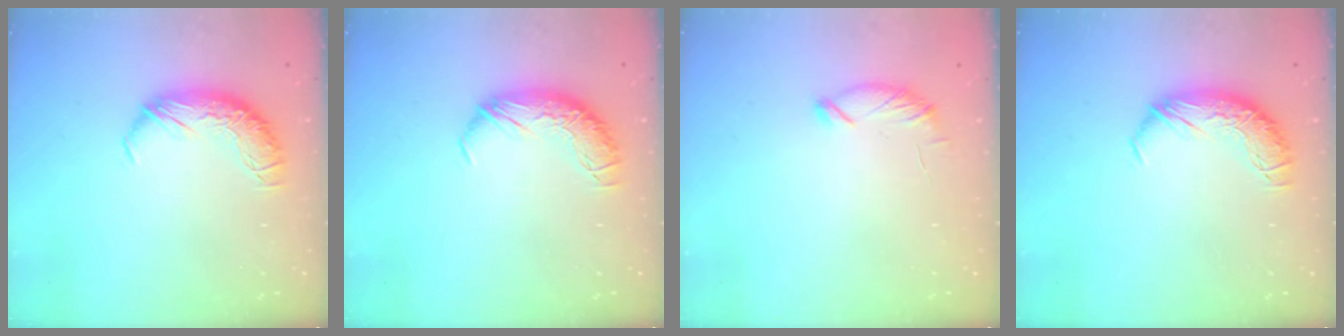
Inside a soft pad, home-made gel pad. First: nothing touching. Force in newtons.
{"total": 0.0}
{"total": 6.1, "press": 6.1, "slide": 0.4}
{"total": 0.0}